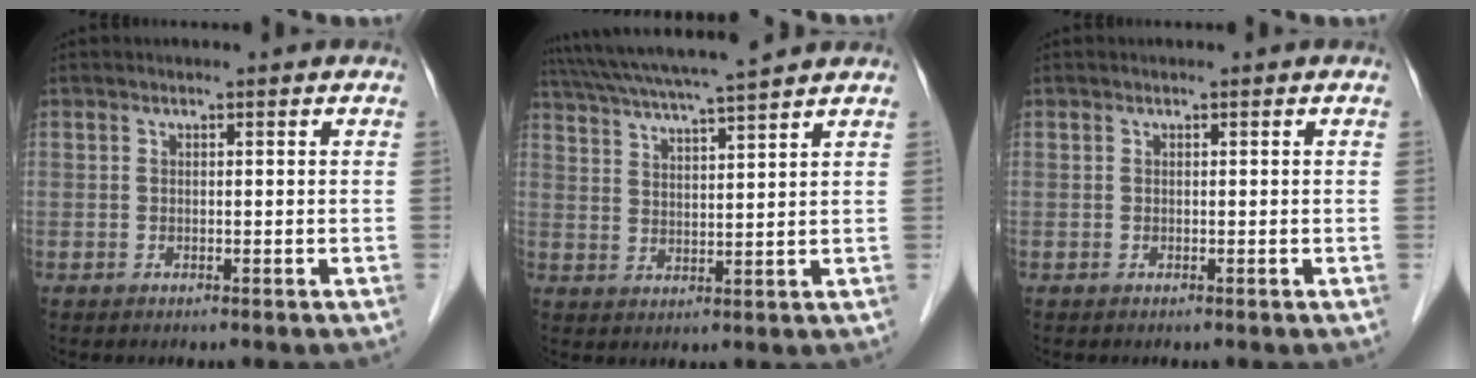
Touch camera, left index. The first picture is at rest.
{"total": 12.6, "force": [11.1, -0.7, 5.9], "torque": [-0.114, 0.028, 0.173]}
{"total": 0.0}